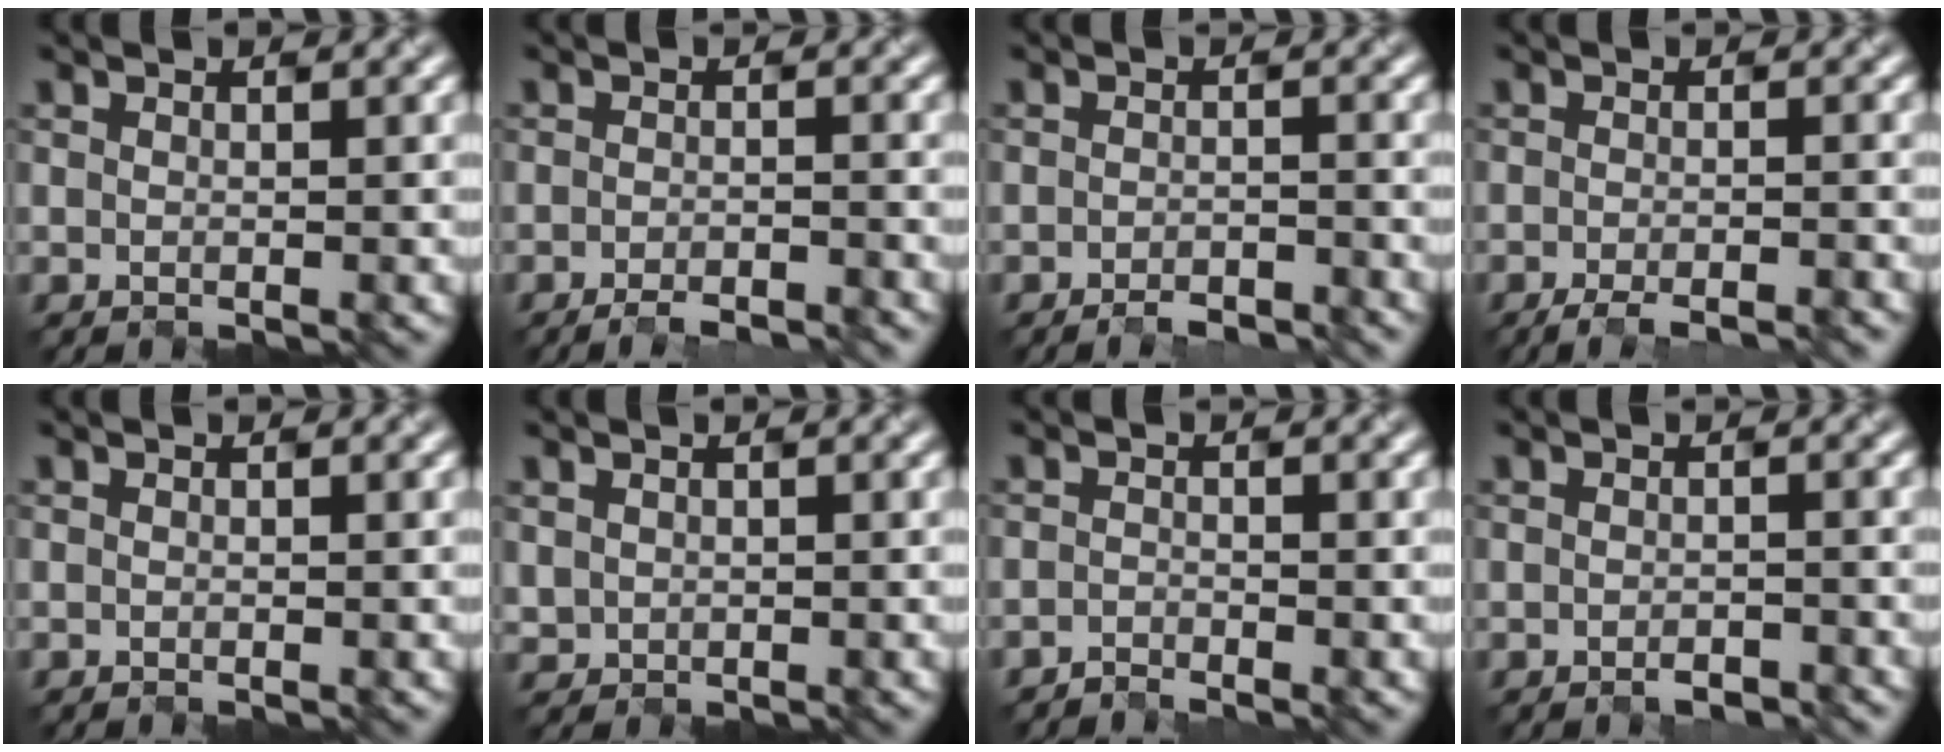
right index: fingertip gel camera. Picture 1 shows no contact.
{"total": 2.4, "force": [-2.1, 0.2, 1.2], "torque": [-0.012, -0.002, -0.036]}
{"total": 2.2, "force": [-2.0, 0.1, 0.7], "torque": [-0.010, -0.003, -0.034]}
{"total": 3.1, "force": [-2.2, 0.5, 2.1], "torque": [-0.019, -0.003, -0.036]}
{"total": 0.0}
{"total": 0.6, "force": [0.2, 0.5, -0.1], "torque": [0.001, 0.000, 0.014]}
{"total": 1.2, "force": [-1.2, -0.2, -0.3], "torque": [0.003, 0.002, -0.022]}
{"total": 1.3, "force": [-1.1, 0.2, 0.6], "torque": [-0.013, -0.004, -0.012]}